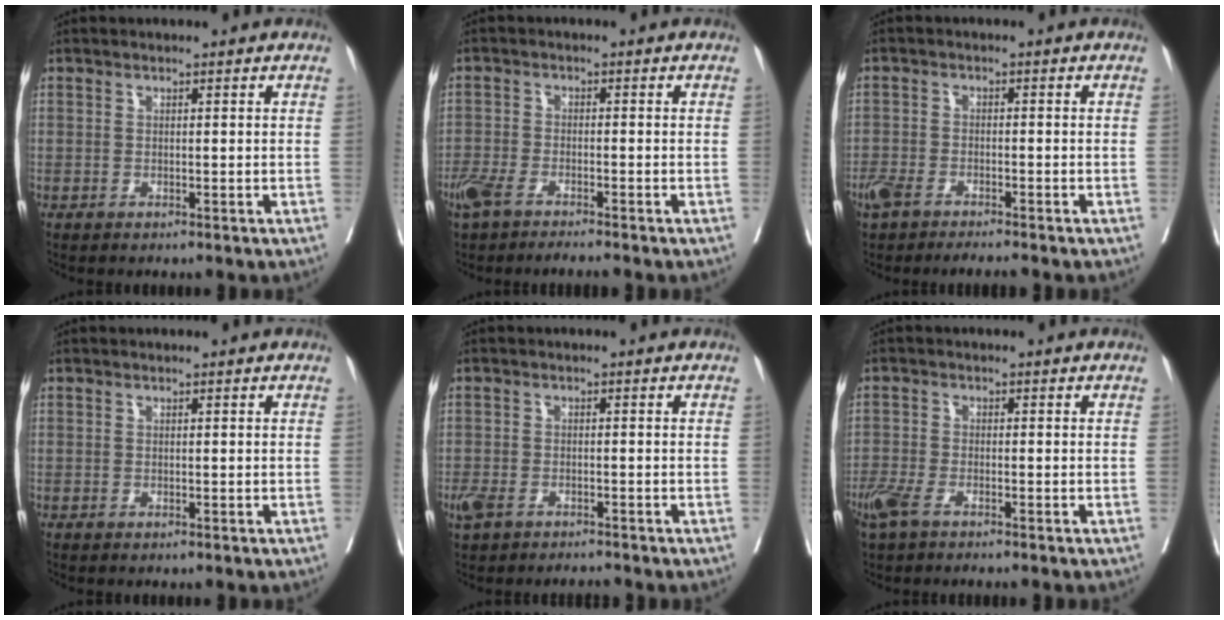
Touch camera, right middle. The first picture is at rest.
{"total": 6.3, "force": [-5.0, 1.3, 3.6], "torque": [-0.067, -0.006, -0.091]}
{"total": 6.5, "force": [-5.2, 1.6, 3.5], "torque": [-0.064, -0.003, -0.092]}
{"total": 0.0}
{"total": 4.2, "force": [-3.0, 1.7, 2.3], "torque": [-0.052, -0.002, -0.054]}
{"total": 4.3, "force": [-3.0, 1.2, 2.8], "torque": [-0.062, -0.008, -0.057]}